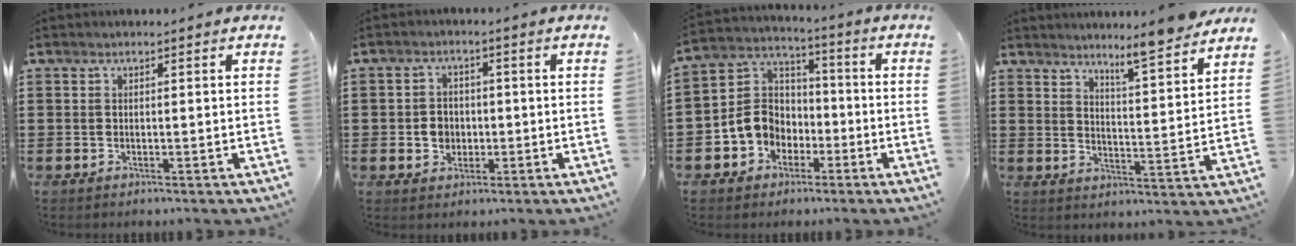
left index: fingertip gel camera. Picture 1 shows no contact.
{"total": 3.2, "force": [-0.4, 2.8, 1.6], "torque": [-0.038, 0.005, -0.011]}
{"total": 7.9, "force": [-2.6, 6.9, 2.6], "torque": [-0.096, 0.014, -0.058]}
{"total": 6.6, "force": [6.1, -0.4, 2.4], "torque": [-0.040, -0.044, 0.101]}